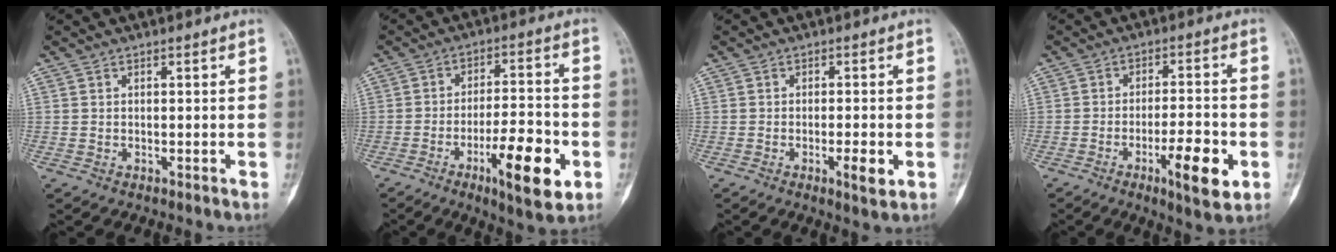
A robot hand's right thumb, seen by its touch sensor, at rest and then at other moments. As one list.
[{"total": 13.9, "force": [-5.3, 3.9, 12.3], "torque": [-0.187, 0.022, -0.080]}, {"total": 4.1, "force": [-1.3, 0.9, 3.7], "torque": [-0.059, -0.002, -0.019]}, {"total": 10.2, "force": [-3.8, 2.6, 9.1], "torque": [-0.138, 0.012, -0.057]}]